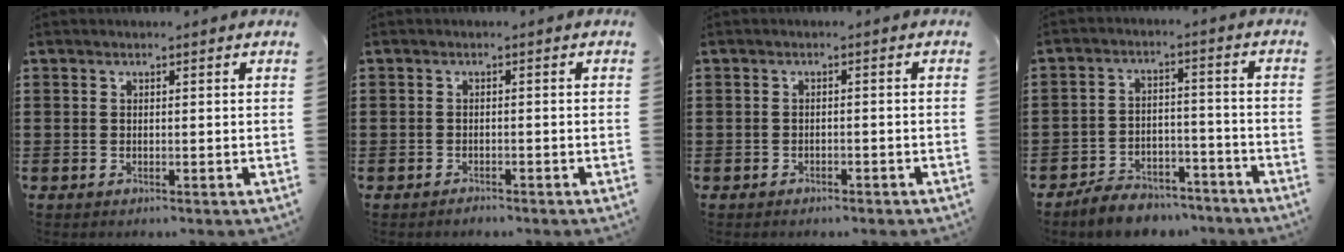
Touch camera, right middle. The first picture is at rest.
{"total": 0.9, "force": [-0.9, 0.2, 0.1], "torque": [-0.004, 0.001, -0.020]}
{"total": 1.0, "force": [-1.0, 0.4, 0.1], "torque": [-0.006, 0.000, -0.021]}
{"total": 5.7, "force": [-5.5, 1.4, 0.7], "torque": [-0.008, 0.019, -0.109]}